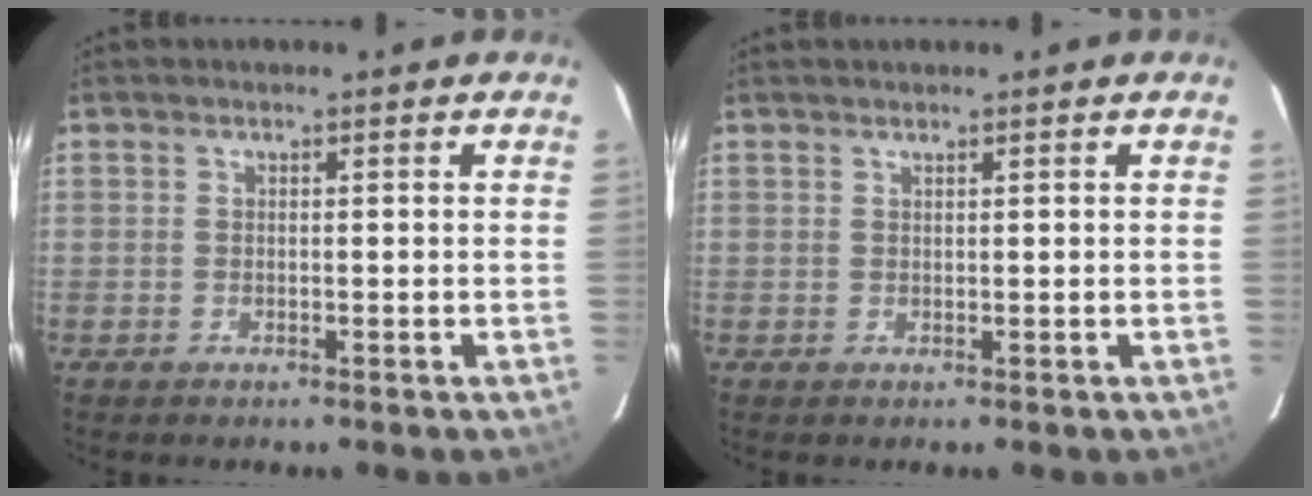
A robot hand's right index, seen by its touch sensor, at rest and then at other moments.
{"total": 0.7, "force": [0.5, -0.5, 0.1], "torque": [-0.006, -0.002, 0.009]}